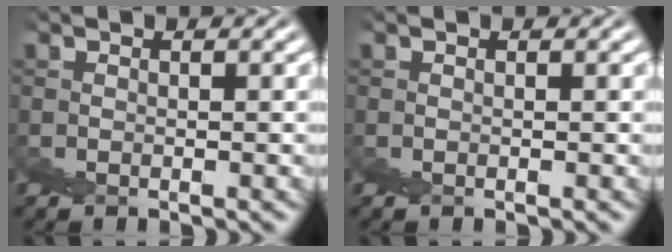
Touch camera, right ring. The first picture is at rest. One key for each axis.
{"total": 0.0}